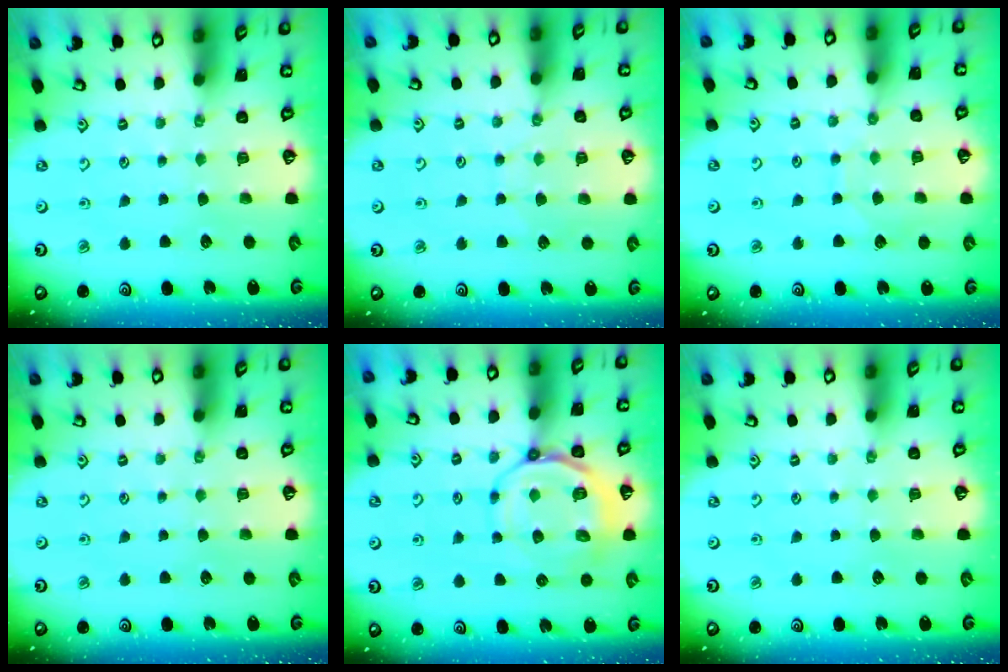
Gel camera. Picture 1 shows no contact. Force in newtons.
{"total": 5.5, "press": 5.5, "slide": 0.6}
{"total": 6.2, "press": 6.2, "slide": 0.2}
{"total": 0.0}
{"total": 11.1, "press": 10.8, "slide": 2.3}
{"total": 0.0}